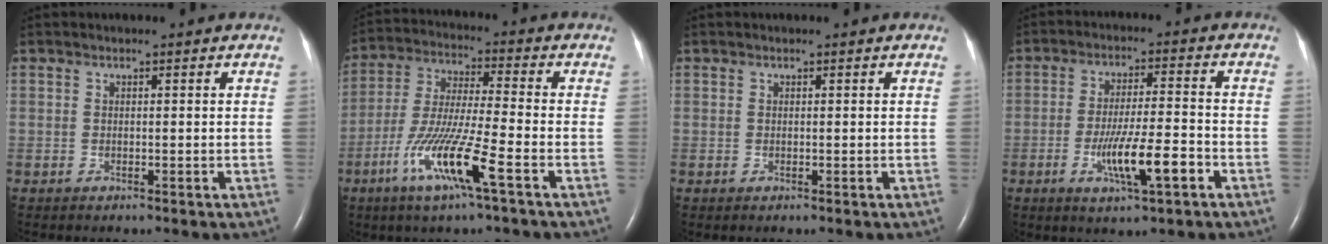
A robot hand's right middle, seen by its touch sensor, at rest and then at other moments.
{"total": 12.0, "force": [-5.6, 0.0, 10.6], "torque": [-0.218, -0.017, -0.110]}
{"total": 0.0}
{"total": 8.8, "force": [-3.6, 0.7, 8.0], "torque": [-0.146, -0.007, -0.059]}